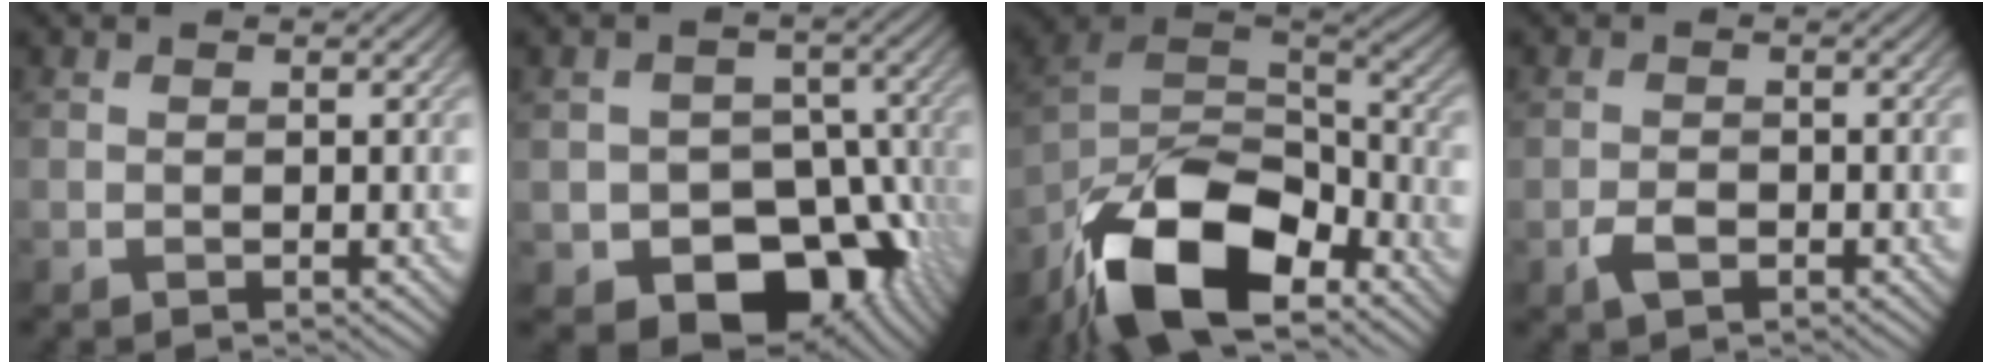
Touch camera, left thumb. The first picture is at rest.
{"total": 13.4, "force": [-6.4, 9.5, 6.9], "torque": [-0.092, -0.019, -0.100]}
{"total": 17.1, "force": [-11.0, 7.7, 10.6], "torque": [-0.247, -0.034, -0.195]}
{"total": 2.4, "force": [-1.3, 1.4, 1.5], "torque": [-0.032, -0.001, -0.027]}